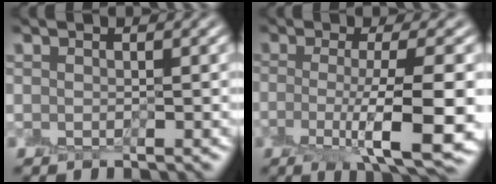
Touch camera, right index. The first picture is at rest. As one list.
[{"total": 7.8, "force": [-1.8, 1.8, 7.3], "torque": [-0.113, -0.013, -0.029]}]